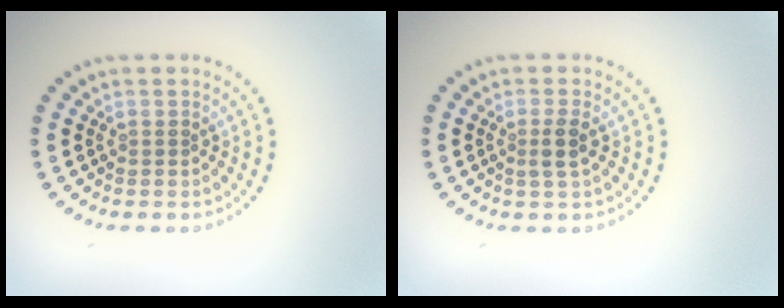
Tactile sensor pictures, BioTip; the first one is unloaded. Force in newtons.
{"total": 1.6, "press": 1.3, "slide": 0.9}